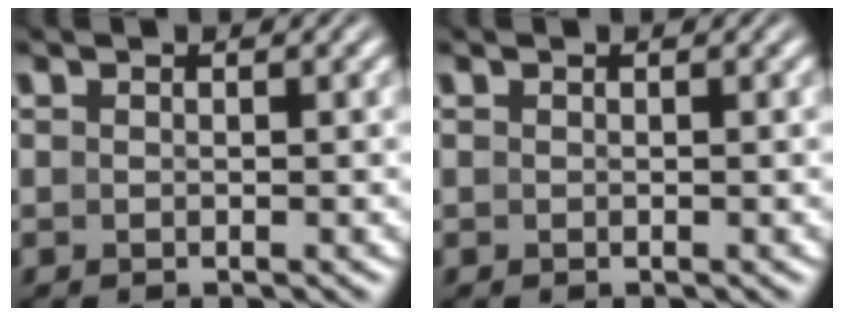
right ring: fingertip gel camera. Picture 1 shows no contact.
{"total": 0.0}